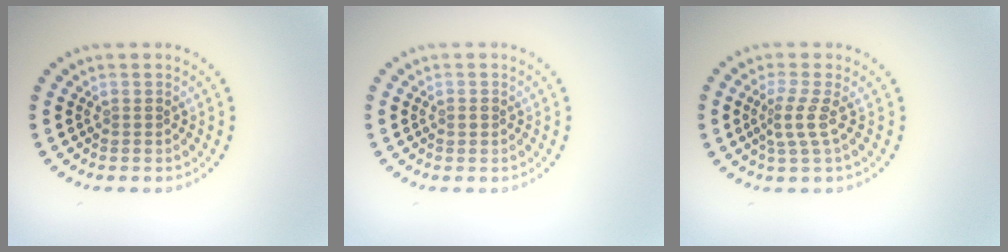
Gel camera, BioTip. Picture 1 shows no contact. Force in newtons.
{"total": 0.7, "press": 0.7, "slide": 0.2}
{"total": 2.2, "press": 1.4, "slide": 1.7}